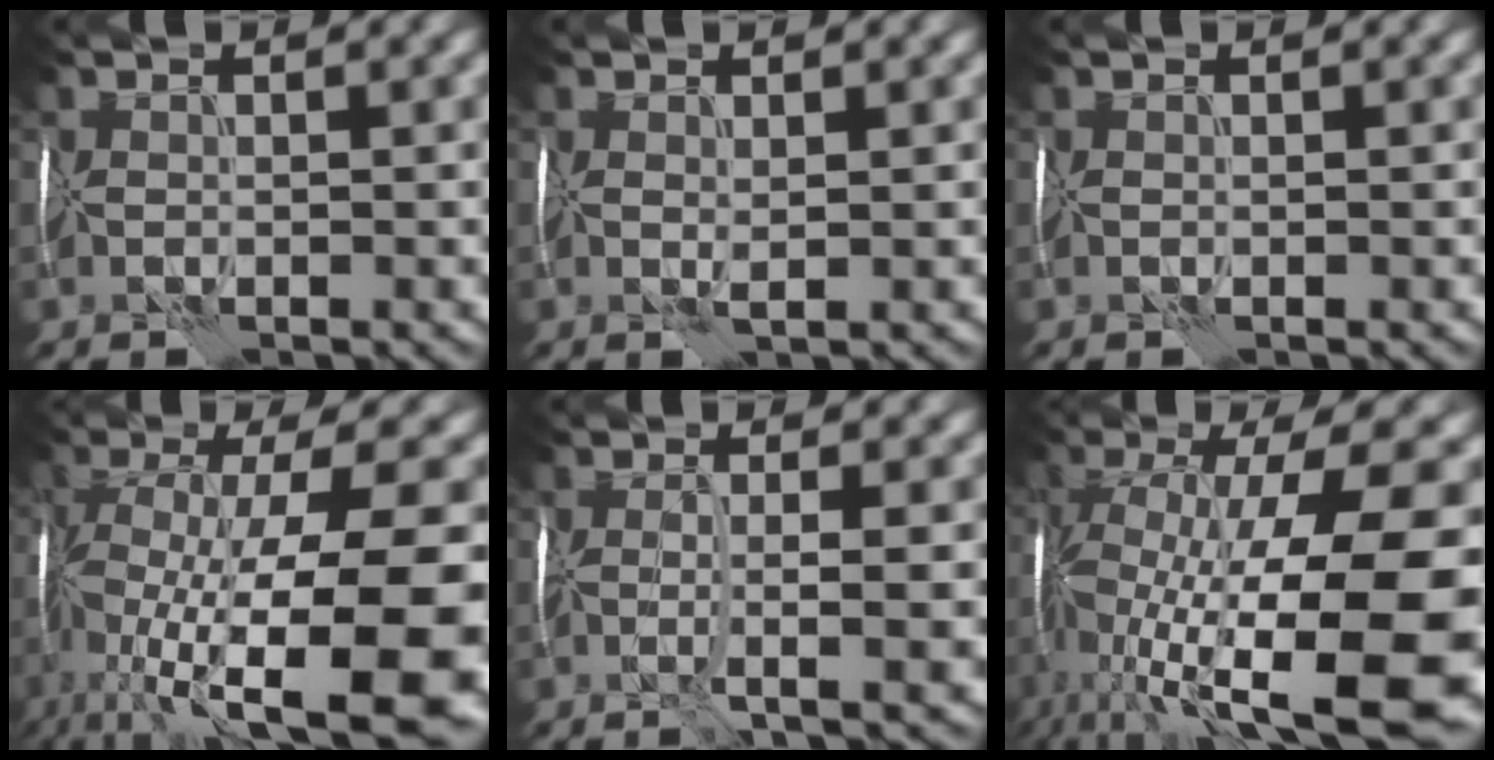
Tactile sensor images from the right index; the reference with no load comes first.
{"total": 0.9, "force": [0.3, 0.2, 0.8], "torque": [-0.015, 0.001, 0.006]}
{"total": 0.0}
{"total": 17.3, "force": [-6.0, 5.5, 15.3], "torque": [-0.261, -0.001, -0.091]}
{"total": 3.7, "force": [-0.4, 0.7, 3.6], "torque": [-0.052, -0.003, -0.008]}
{"total": 17.4, "force": [-4.3, 5.4, 16.0], "torque": [-0.266, -0.004, -0.070]}